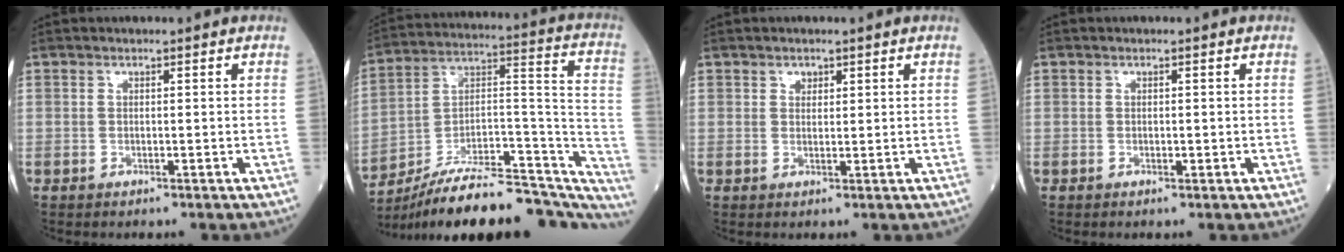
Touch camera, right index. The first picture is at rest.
{"total": 31.3, "force": [-26.1, 8.1, 15.2], "torque": [-0.193, 0.022, -0.378]}
{"total": 1.3, "force": [0.8, 0.9, 0.5], "torque": [-0.008, -0.002, 0.012]}
{"total": 0.8, "force": [-0.2, 0.4, 0.7], "torque": [-0.017, -0.002, -0.002]}